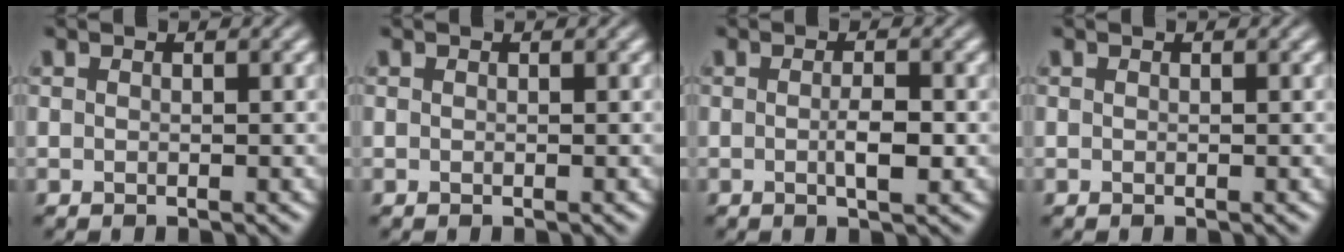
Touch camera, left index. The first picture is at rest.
{"total": 0.0}
{"total": 2.4, "force": [-0.3, 0.6, 2.3], "torque": [-0.041, -0.003, -0.006]}
{"total": 0.0}